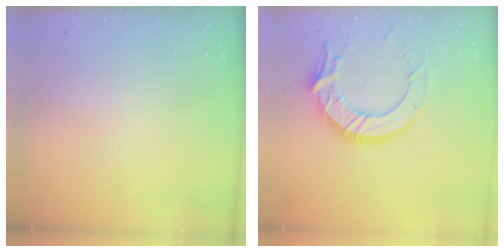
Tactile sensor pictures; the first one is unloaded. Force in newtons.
{"total": 15.3, "press": 15.2, "slide": 1.5}